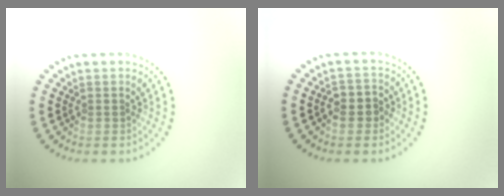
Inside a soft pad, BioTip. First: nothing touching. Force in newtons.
{"total": 2.2, "press": 2.1, "slide": 0.7}